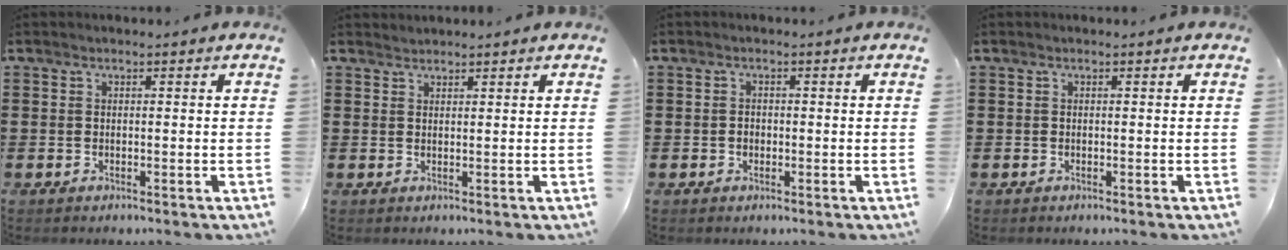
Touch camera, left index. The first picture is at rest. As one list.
[{"total": 1.2, "force": [1.1, 0.1, -0.1], "torque": [0.000, 0.000, 0.023]}, {"total": 1.1, "force": [-0.1, 0.8, 0.7], "torque": [-0.016, 0.005, -0.002]}, {"total": 0.0}]